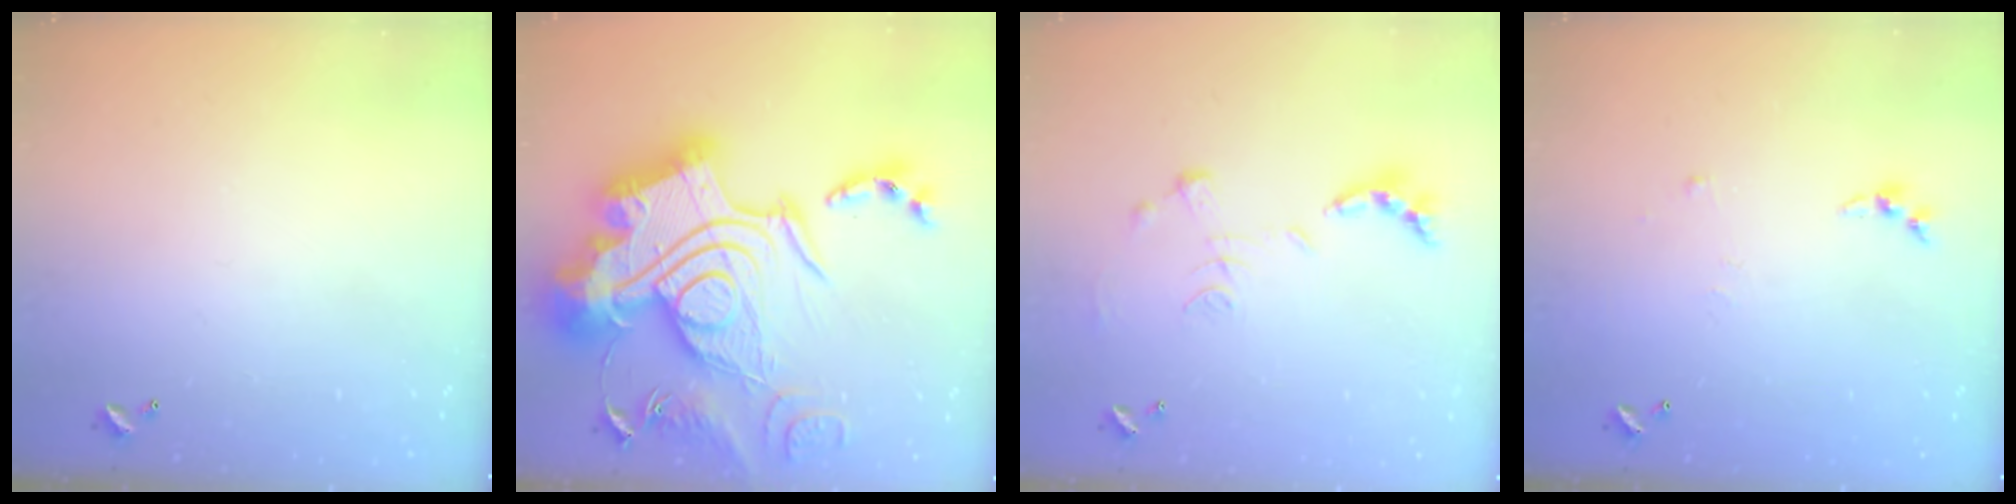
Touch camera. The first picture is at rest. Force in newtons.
{"total": 0.7, "press": 0.7, "slide": 0.1}
{"total": 1.1, "press": 1.0, "slide": 0.4}
{"total": 3.3, "press": 3.3, "slide": 0.5}